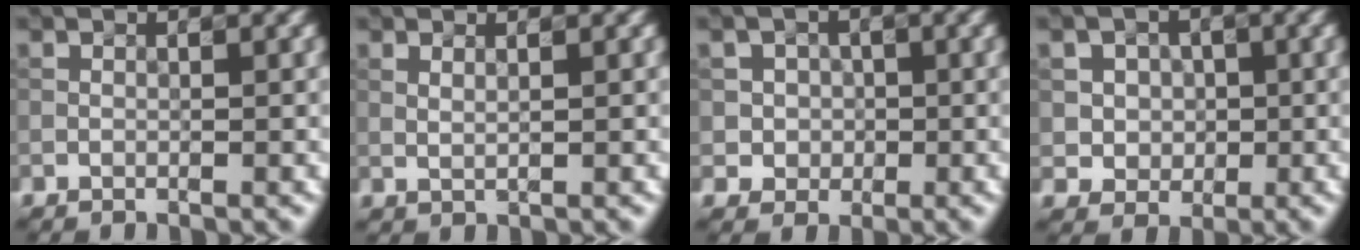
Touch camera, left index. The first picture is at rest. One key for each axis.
{"total": 0.8, "fx": 0.5, "fy": 0.1, "fz": 0.6, "tx": -0.012, "ty": 0.000, "tz": 0.008}
{"total": 2.6, "fx": 0.2, "fy": 2.5, "fz": 0.4, "tx": 0.011, "ty": 0.005, "tz": 0.001}
{"total": 3.8, "fx": 0.9, "fy": 3.4, "fz": 1.3, "tx": -0.012, "ty": 0.007, "tz": 0.012}